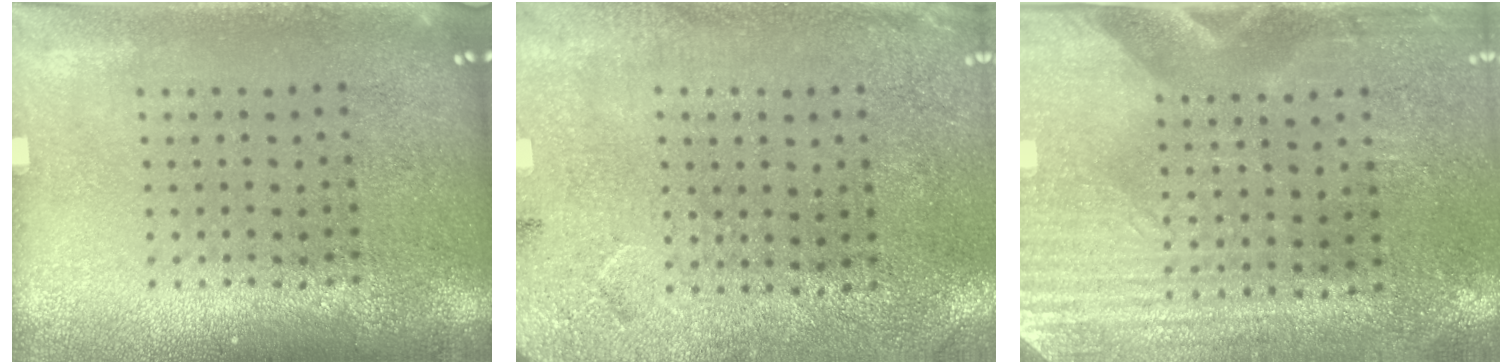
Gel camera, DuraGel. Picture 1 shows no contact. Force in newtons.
{"total": 2.7, "press": 2.2, "slide": 1.6}
{"total": 2.9, "press": 2.6, "slide": 1.5}